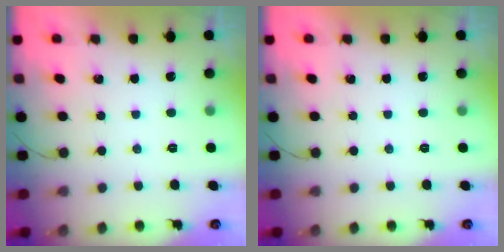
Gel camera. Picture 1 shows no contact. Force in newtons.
{"total": 0.0}